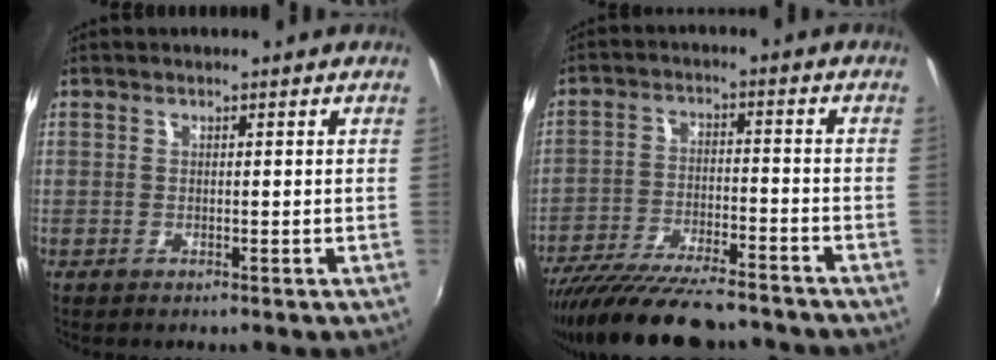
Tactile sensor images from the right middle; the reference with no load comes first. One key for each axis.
{"total": 18.2, "fx": -15.7, "fy": 3.6, "fz": 8.6, "tx": -0.174, "ty": -0.038, "tz": -0.248}